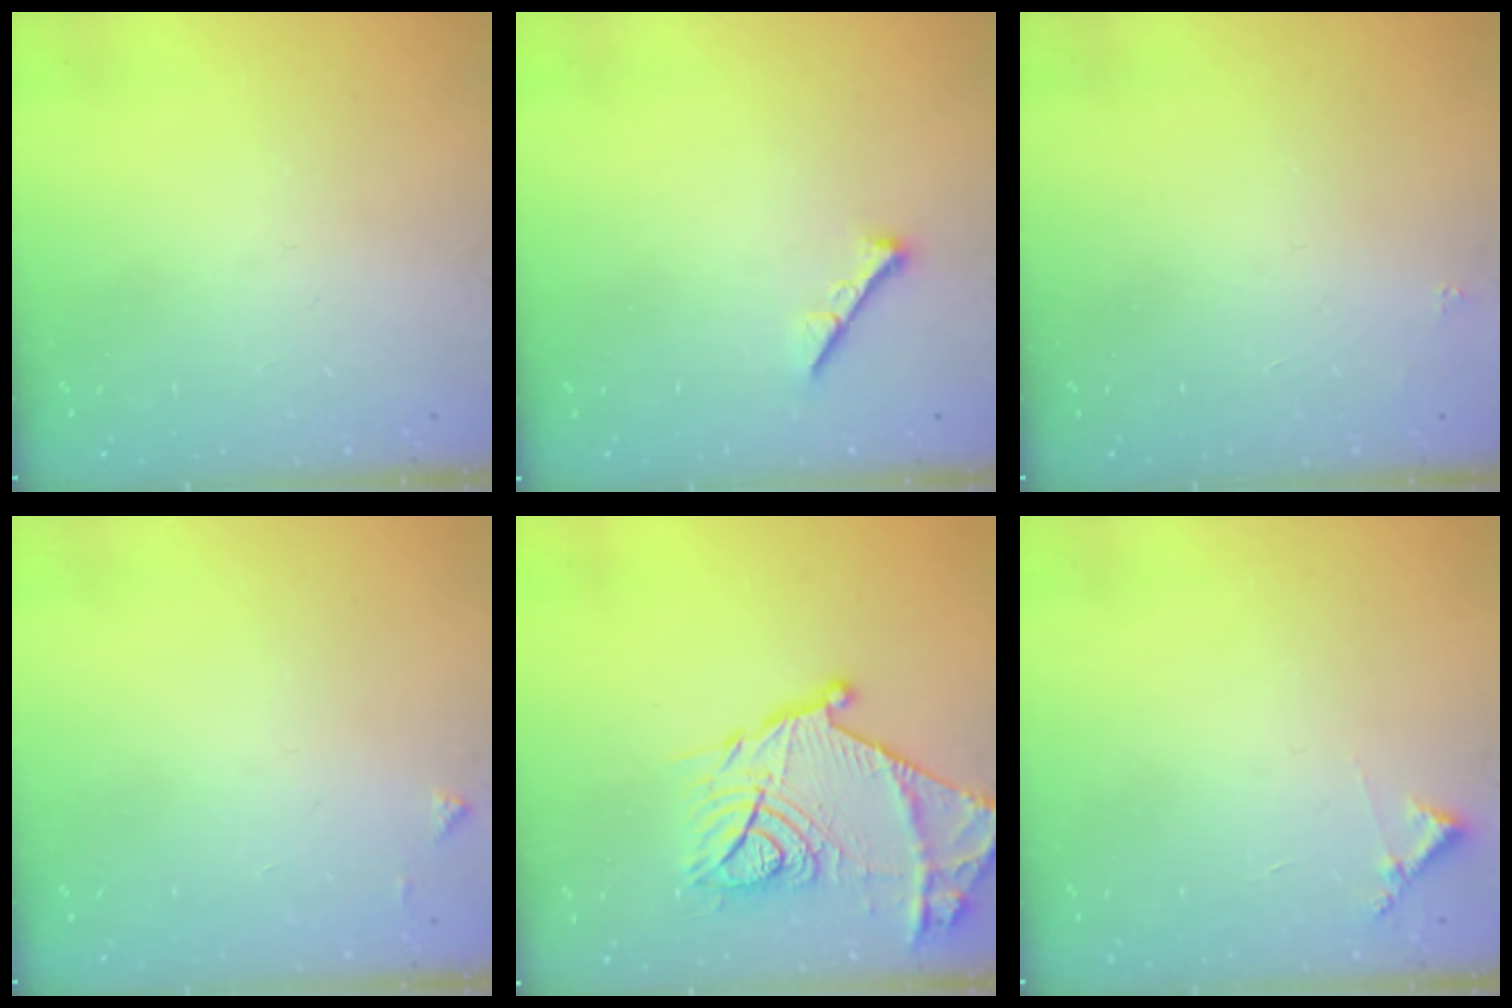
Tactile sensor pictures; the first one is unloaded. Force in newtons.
{"total": 0.0}
{"total": 1.6, "press": 1.5, "slide": 0.2}
{"total": 3.6, "press": 3.6, "slide": 0.5}
{"total": 23.5, "press": 23.5, "slide": 1.5}
{"total": 6.4, "press": 6.4, "slide": 0.5}